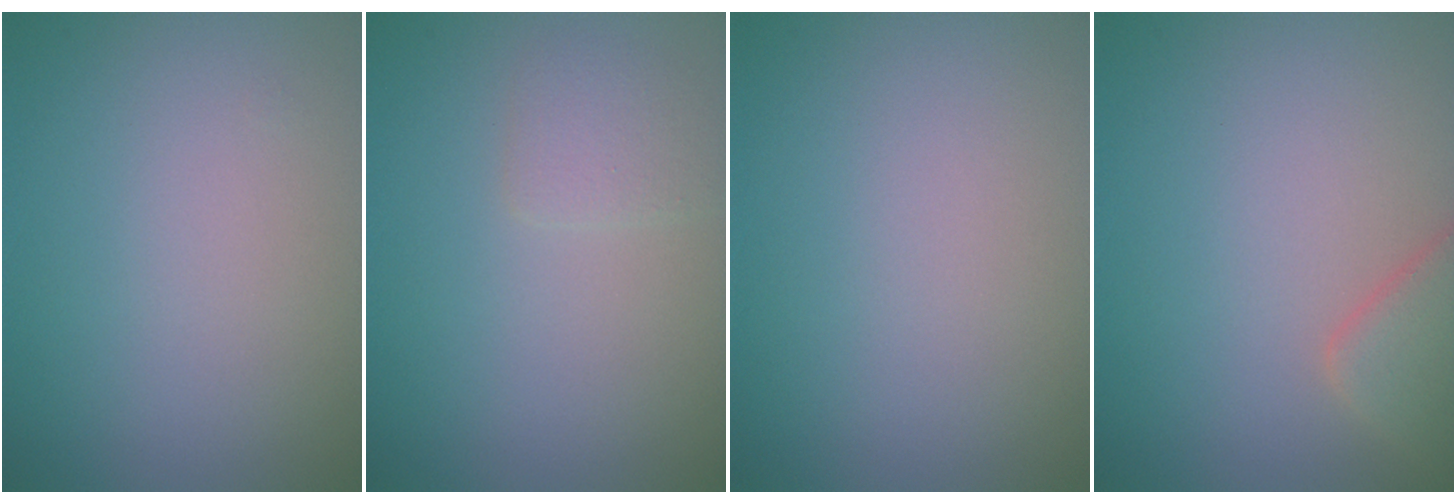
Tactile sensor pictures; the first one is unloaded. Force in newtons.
{"total": 1.3, "press": 1.3, "slide": 0.1}
{"total": 0.0}
{"total": 3.4, "press": 3.3, "slide": 0.4}